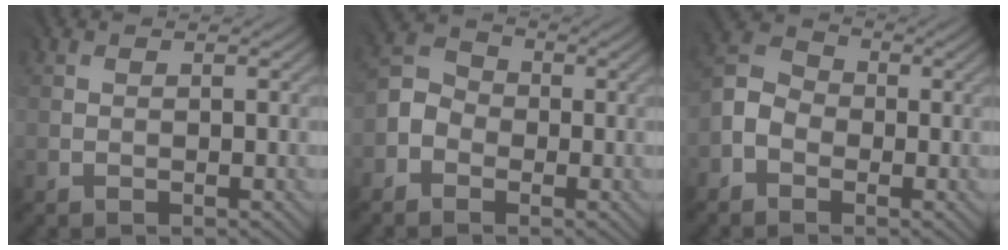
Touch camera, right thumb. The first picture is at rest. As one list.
[{"total": 3.6, "force": [-2.1, 2.8, 0.9], "torque": [-0.028, 0.002, -0.053]}, {"total": 4.1, "force": [-2.2, 3.1, 1.6], "torque": [-0.041, 0.002, -0.057]}]